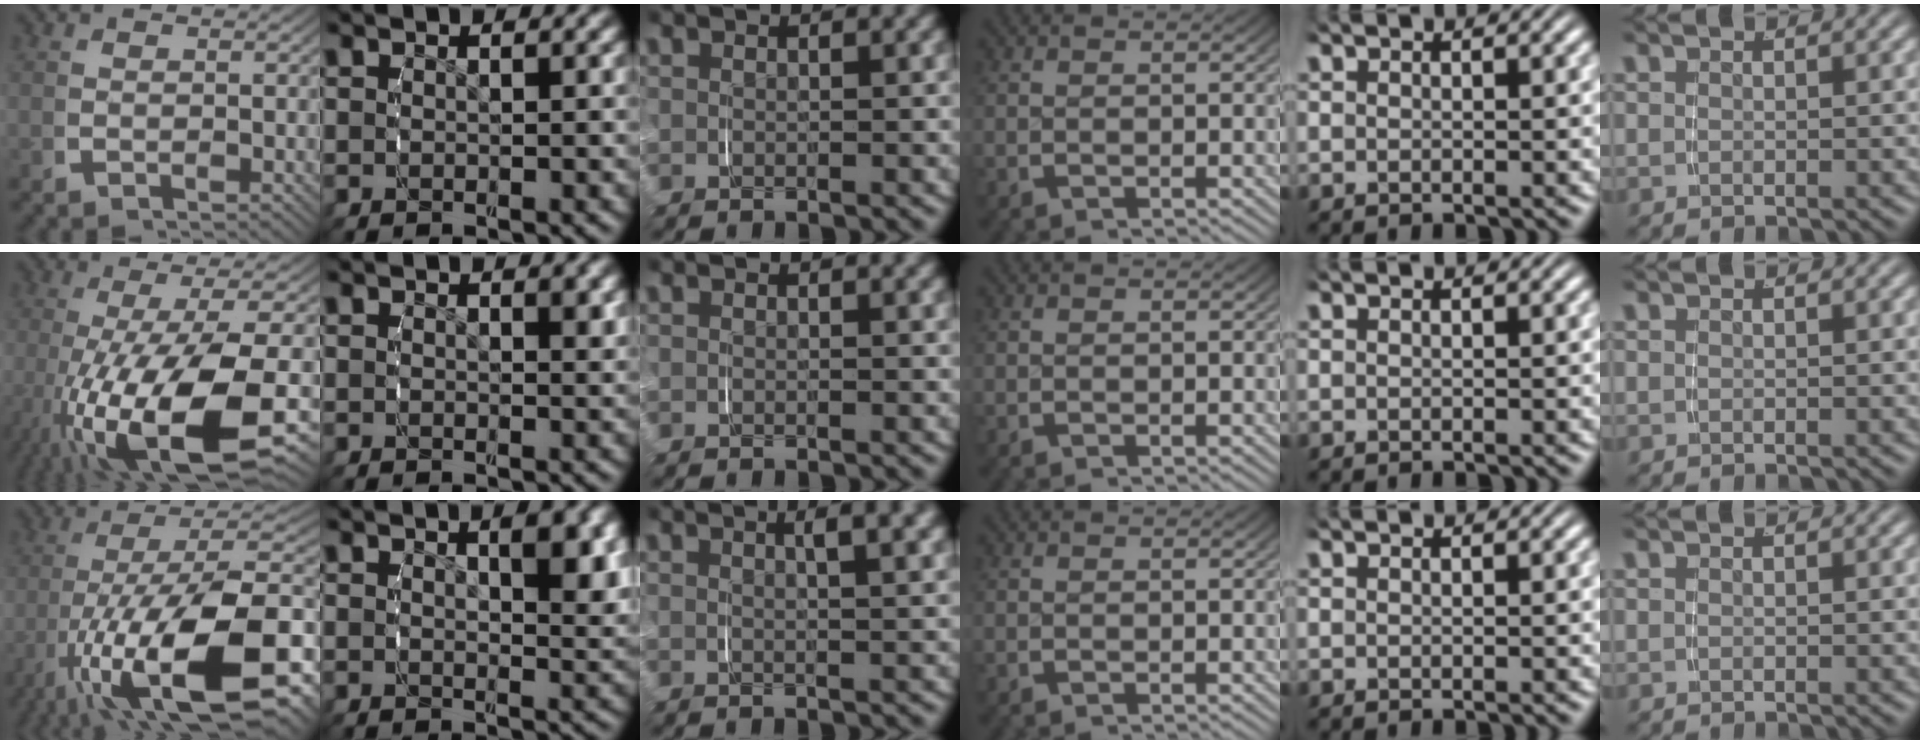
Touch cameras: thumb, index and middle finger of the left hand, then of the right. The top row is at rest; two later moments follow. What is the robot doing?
{"motion": "grasp_and_lifting", "object": "glasses case"}